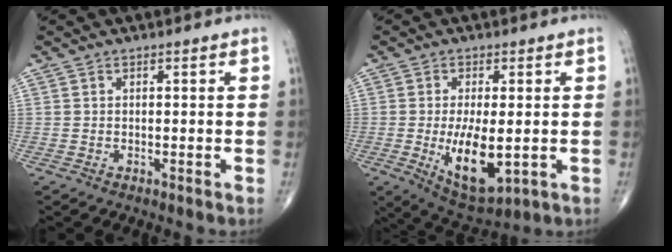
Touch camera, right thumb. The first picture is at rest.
{"total": 11.3, "force": [-1.7, 4.7, 10.1], "torque": [-0.169, -0.022, -0.015]}